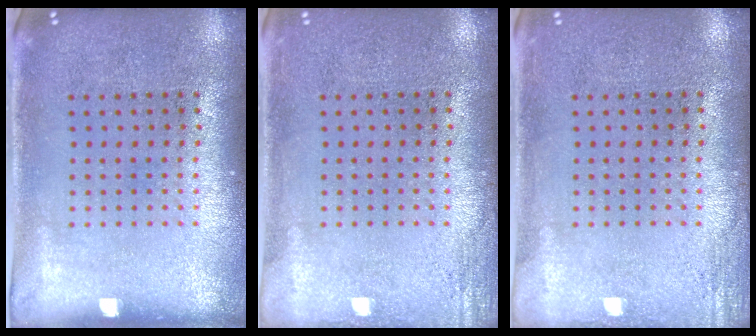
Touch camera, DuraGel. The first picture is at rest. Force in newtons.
{"total": 1.8, "press": 1.8, "slide": 0.2}
{"total": 1.8, "press": 1.8, "slide": 0.2}